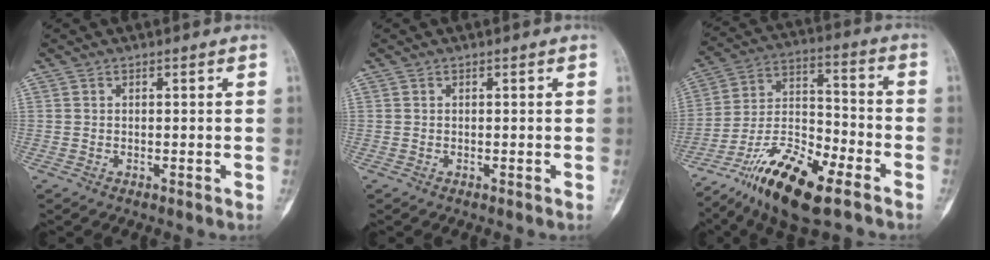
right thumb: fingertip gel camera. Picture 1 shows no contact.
{"total": 0.0}
{"total": 18.0, "force": [-11.5, 5.7, 12.7], "torque": [-0.228, 0.064, -0.208]}